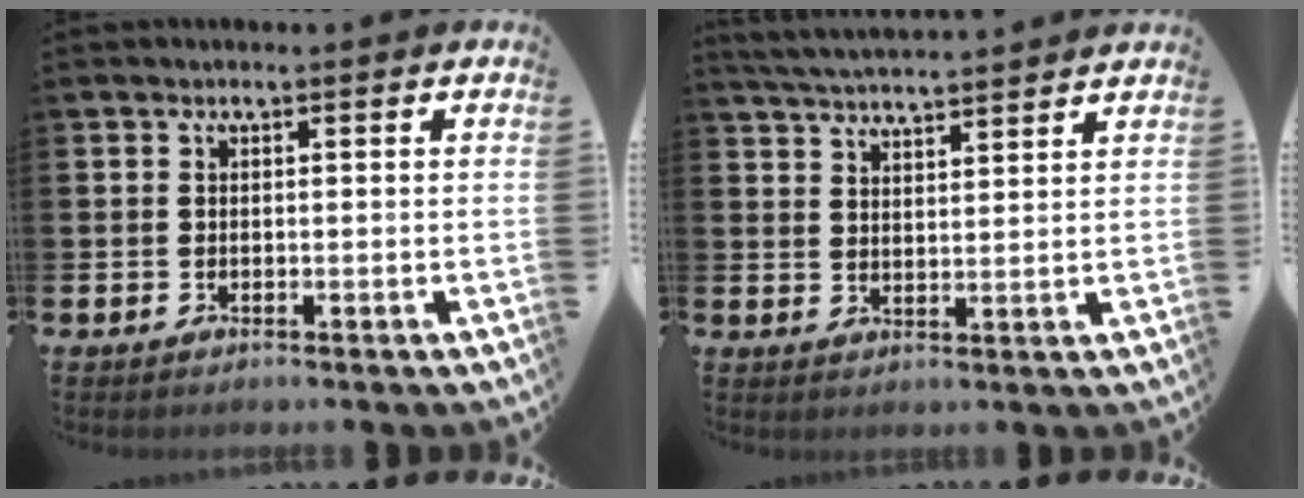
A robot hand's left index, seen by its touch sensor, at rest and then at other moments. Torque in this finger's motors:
{"motor_torque": [0.74, -1.40, 0.30, 0.05]}